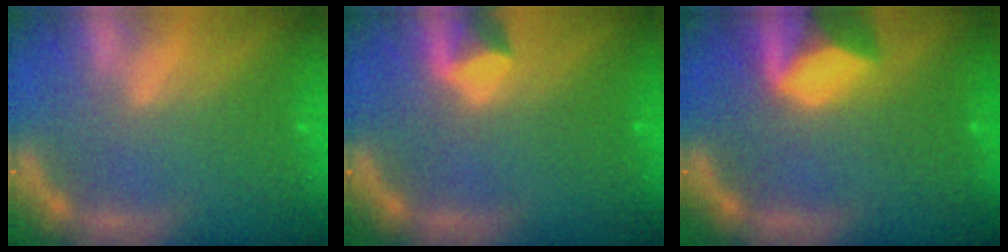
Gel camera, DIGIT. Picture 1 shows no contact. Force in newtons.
{"total": 1.9}
{"total": 5.9}